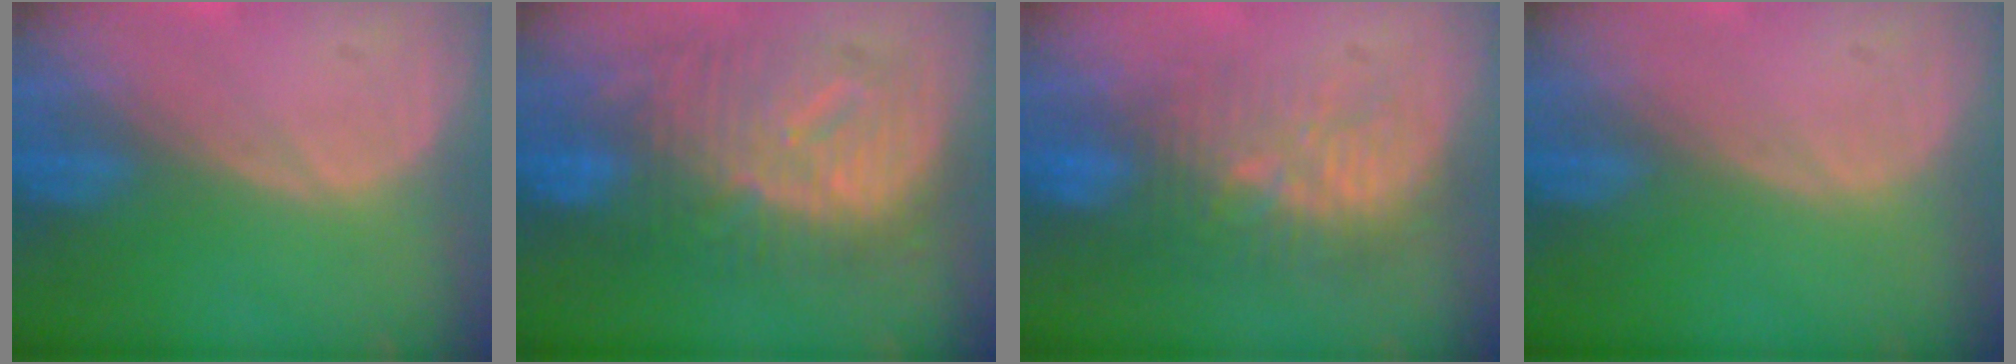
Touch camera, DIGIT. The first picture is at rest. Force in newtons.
{"total": 12.6, "press": 12.5, "slide": 1.2}
{"total": 9.5, "press": 9.1, "slide": 2.8}
{"total": 0.0}